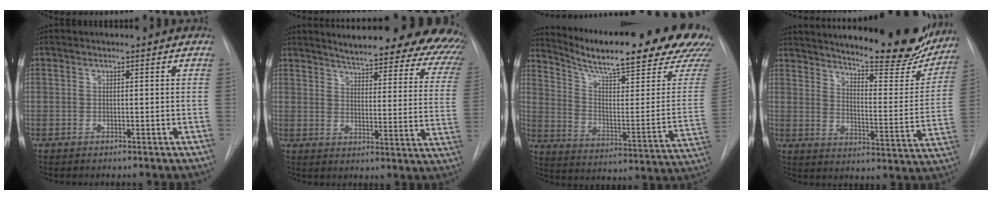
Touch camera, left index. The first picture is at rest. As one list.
[{"total": 26.3, "force": [23.2, 4.7, 11.4], "torque": [-0.152, -0.102, 0.255]}, {"total": 27.3, "force": [22.9, 2.3, 14.8], "torque": [-0.230, -0.089, 0.298]}, {"total": 25.2, "force": [22.1, 4.5, 11.2], "torque": [-0.168, -0.069, 0.279]}]